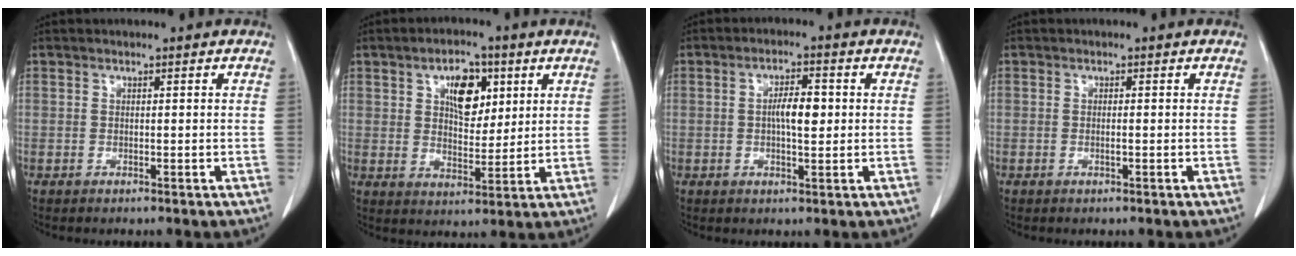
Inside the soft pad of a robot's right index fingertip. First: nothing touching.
{"total": 7.8, "force": [3.1, 4.1, 5.9], "torque": [-0.095, 0.009, 0.056]}
{"total": 4.6, "force": [0.1, 1.3, 4.4], "torque": [-0.080, 0.007, 0.001]}
{"total": 0.6, "force": [-0.3, 0.0, 0.5], "torque": [-0.010, 0.000, -0.004]}